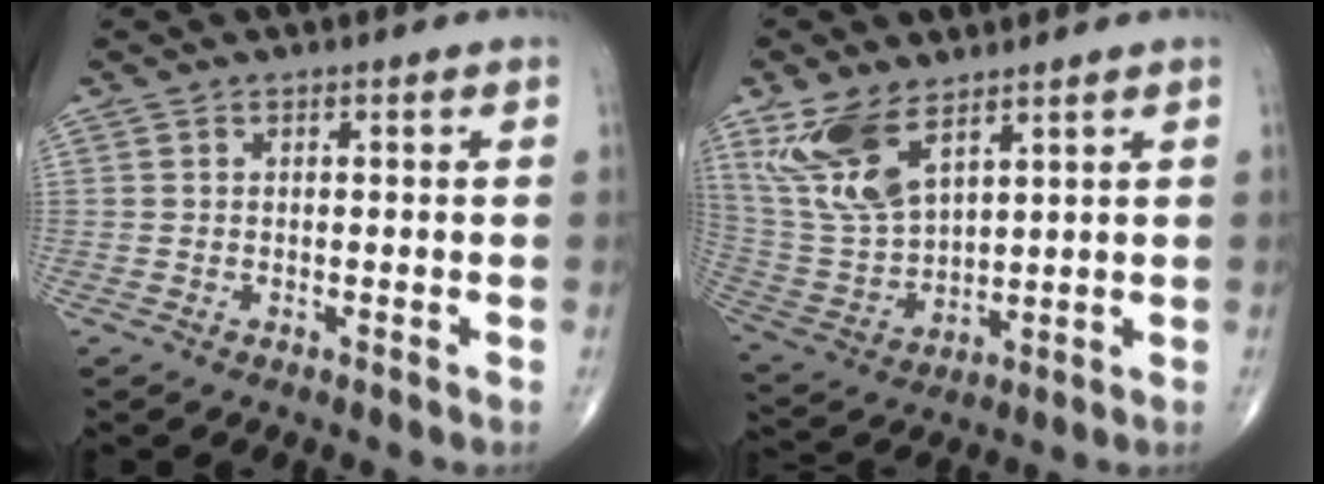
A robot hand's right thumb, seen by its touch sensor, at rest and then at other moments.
{"total": 12.9, "force": [7.5, 5.9, 8.7], "torque": [-0.176, -0.028, 0.166]}